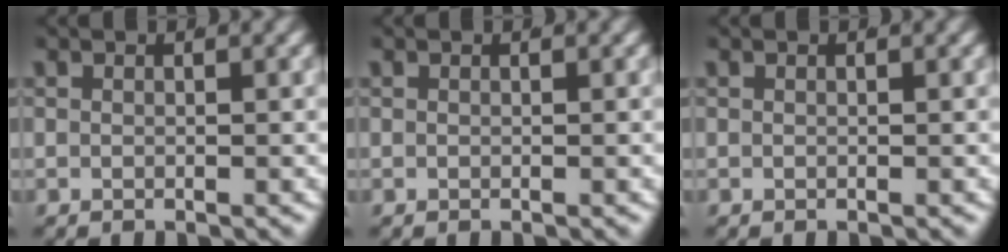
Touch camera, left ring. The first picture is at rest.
{"total": 0.0}
{"total": 0.0}